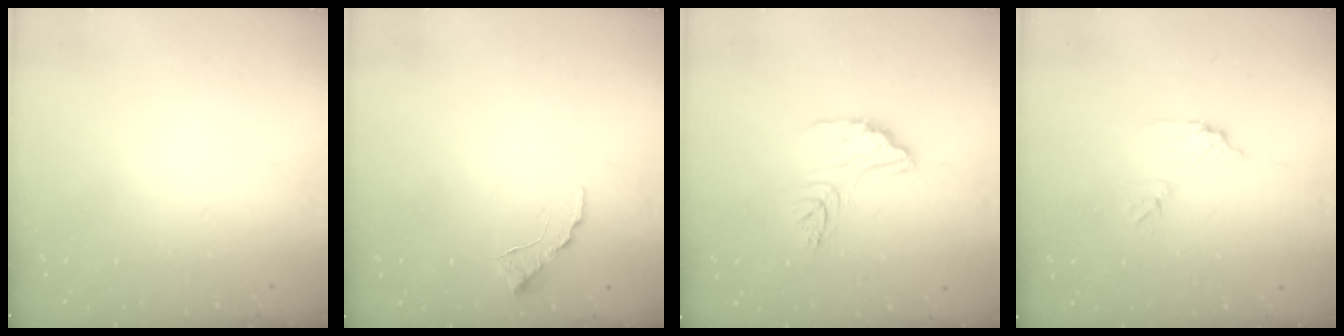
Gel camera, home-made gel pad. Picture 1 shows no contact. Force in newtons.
{"total": 6.6, "press": 6.5, "slide": 0.5}
{"total": 12.5, "press": 12.4, "slide": 1.0}
{"total": 7.4, "press": 7.4, "slide": 0.4}